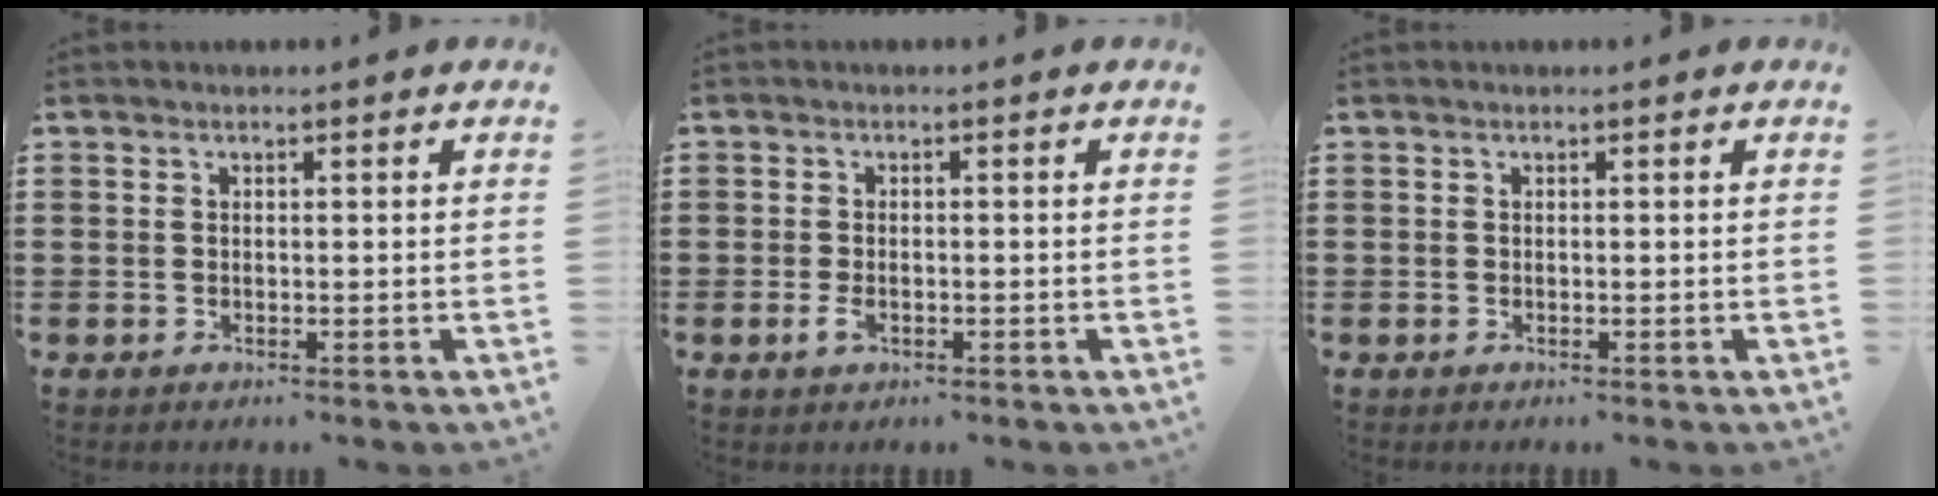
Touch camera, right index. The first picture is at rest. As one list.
[{"total": 1.6, "force": [-0.6, 0.9, 1.3], "torque": [-0.032, -0.001, -0.013]}, {"total": 0.0}]